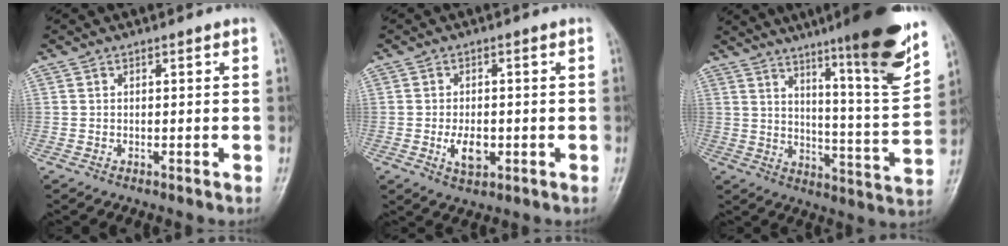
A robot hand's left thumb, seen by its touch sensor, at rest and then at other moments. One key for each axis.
{"total": 4.6, "fx": -1.0, "fy": 2.7, "fz": 3.6, "tx": -0.059, "ty": -0.003, "tz": -0.014}
{"total": 19.3, "fx": 12.3, "fy": 1.5, "fz": 14.7, "tx": -0.189, "ty": -0.070, "tz": 0.183}